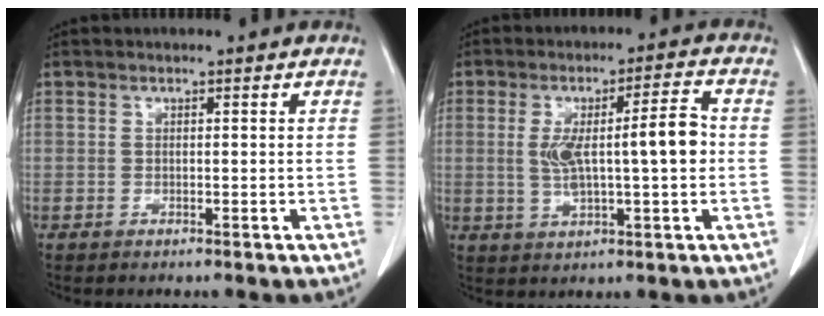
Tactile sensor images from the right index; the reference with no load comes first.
{"total": 9.9, "force": [0.2, 1.9, 9.7], "torque": [-0.167, 0.022, 0.008]}